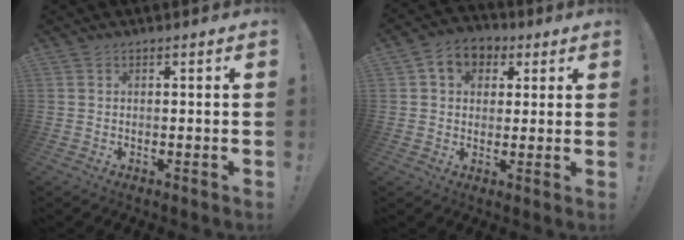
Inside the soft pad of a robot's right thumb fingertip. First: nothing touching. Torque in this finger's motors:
{"motor_torque": [0.59, 1.76, 0.21, 0.08, 0.00]}